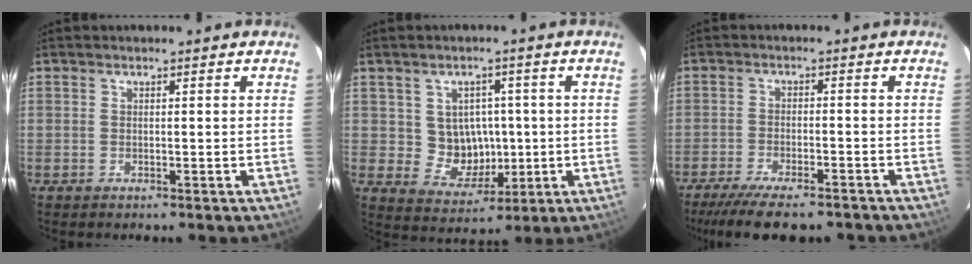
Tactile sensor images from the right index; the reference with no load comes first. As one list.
[{"total": 7.6, "force": [0.3, 7.2, 2.6], "torque": [-0.055, 0.010, 0.023]}, {"total": 13.9, "force": [-11.6, 3.3, 6.9], "torque": [-0.145, -0.032, -0.174]}]